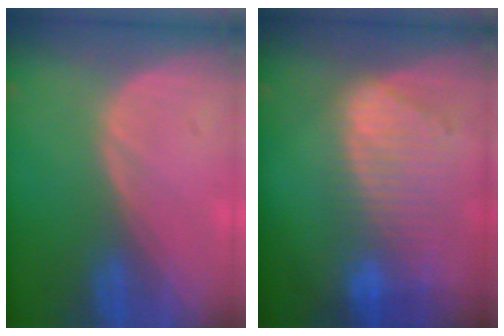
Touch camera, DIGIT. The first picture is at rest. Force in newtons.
{"total": 9.3, "press": 8.1, "slide": 4.4}